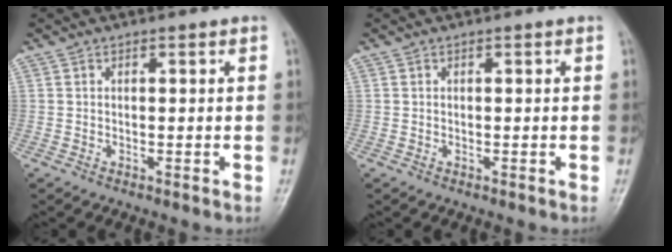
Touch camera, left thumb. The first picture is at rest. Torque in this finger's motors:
{"motor_torque": [0.00, 0.00, 0.02, -0.02, 0.00]}